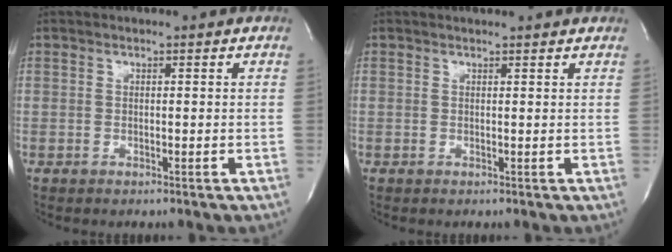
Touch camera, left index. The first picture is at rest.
{"total": 3.9, "force": [3.7, 0.9, 0.8], "torque": [-0.008, 0.014, 0.030]}